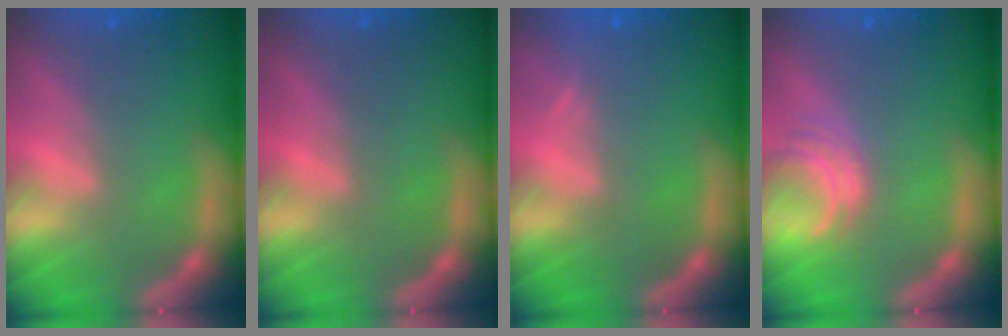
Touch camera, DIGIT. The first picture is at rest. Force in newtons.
{"total": 0.0}
{"total": 0.9}
{"total": 3.0}